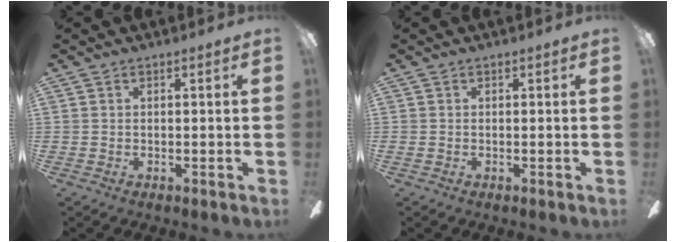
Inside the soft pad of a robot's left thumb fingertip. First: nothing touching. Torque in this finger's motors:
{"motor_torque": [0.00, 0.00, 0.00, 0.00, 0.00]}